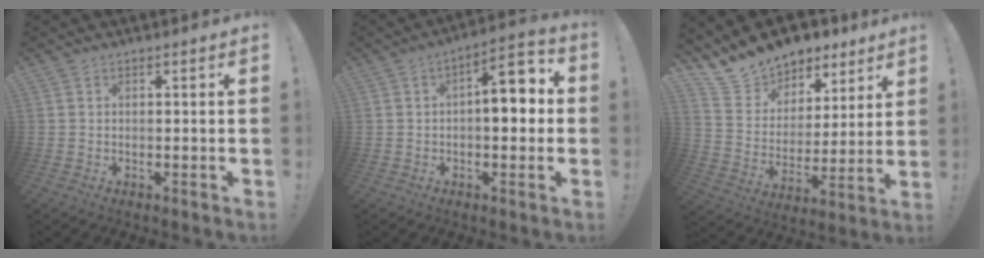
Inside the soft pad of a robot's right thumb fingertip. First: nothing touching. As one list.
[{"total": 10.2, "force": [0.3, 4.8, 9.0], "torque": [-0.116, 0.004, 0.001]}, {"total": 12.8, "force": [11.3, 5.9, 1.2], "torque": [-0.041, -0.097, 0.210]}]